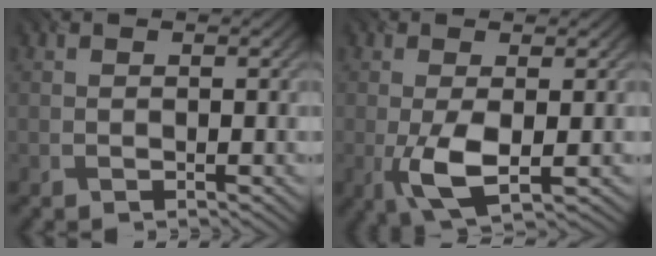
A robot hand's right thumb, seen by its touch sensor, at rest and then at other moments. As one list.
[{"total": 5.6, "force": [-1.0, 1.9, 5.1], "torque": [-0.111, -0.005, -0.019]}]